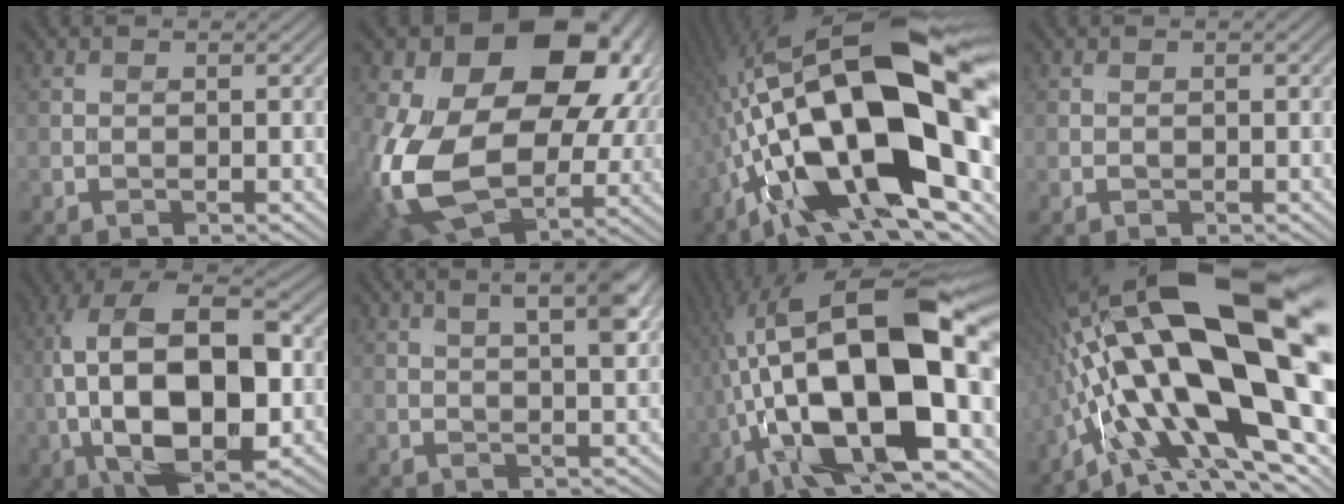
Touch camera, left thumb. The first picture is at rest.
{"total": 19.7, "force": [3.6, 14.2, 13.2], "torque": [-0.299, -0.037, 0.087]}
{"total": 20.4, "force": [-2.5, 8.0, 18.6], "torque": [-0.349, 0.021, -0.055]}
{"total": 0.6, "force": [0.1, 0.2, 0.5], "torque": [-0.009, 0.000, 0.002]}
{"total": 16.1, "force": [-0.9, 8.4, 13.7], "torque": [-0.271, 0.007, -0.019]}
{"total": 5.6, "force": [3.2, 0.9, 4.6], "torque": [-0.074, 0.007, 0.056]}
{"total": 18.0, "force": [-1.9, 6.7, 16.6], "torque": [-0.310, 0.030, -0.046]}
{"total": 21.9, "force": [1.2, 7.4, 20.5], "torque": [-0.384, 0.011, 0.022]}